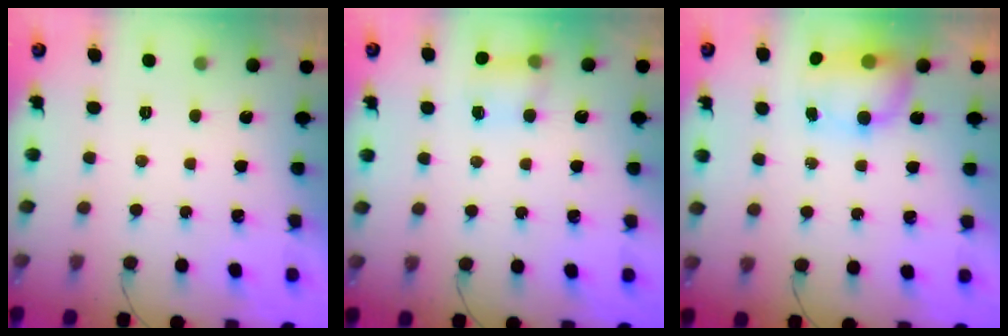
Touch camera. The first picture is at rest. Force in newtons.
{"total": 4.9, "press": 4.8, "slide": 0.8}
{"total": 7.4, "press": 7.3, "slide": 1.1}